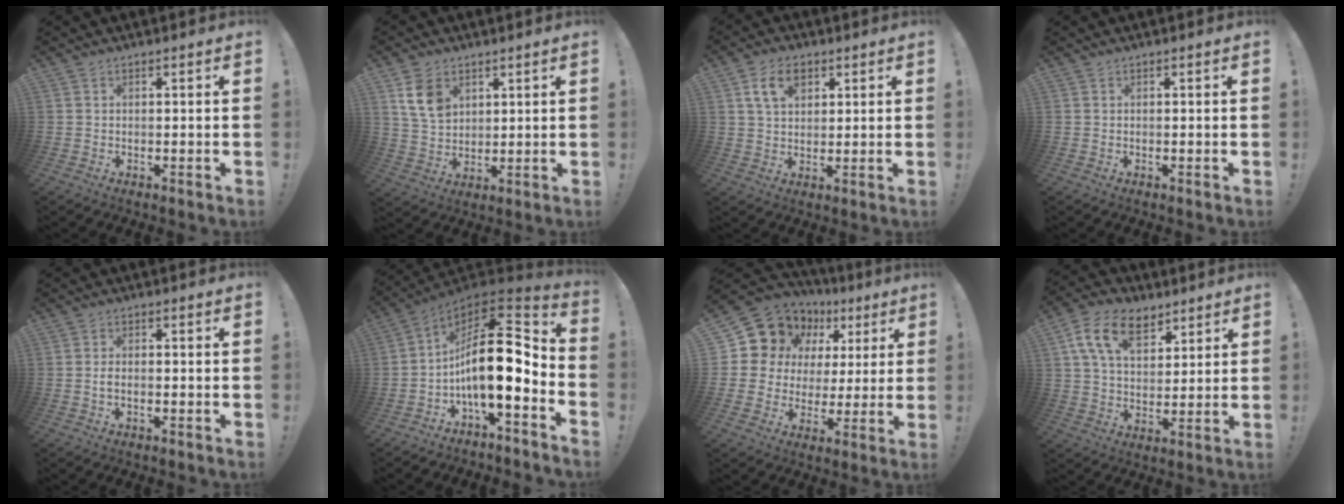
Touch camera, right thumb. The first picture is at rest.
{"total": 10.1, "force": [4.7, 7.3, 5.1], "torque": [-0.091, -0.006, 0.098]}
{"total": 8.8, "force": [3.9, 5.6, 5.6], "torque": [-0.086, 0.003, 0.074]}
{"total": 0.0}
{"total": 2.0, "force": [-0.7, 0.9, 1.7], "torque": [-0.035, 0.004, -0.014]}
{"total": 18.7, "force": [-1.4, 7.7, 16.9], "torque": [-0.283, 0.000, -0.028]}
{"total": 13.6, "force": [8.9, 9.2, 4.4], "torque": [-0.078, -0.064, 0.177]}
{"total": 14.3, "force": [7.6, 8.9, 8.3], "torque": [-0.143, -0.021, 0.144]}